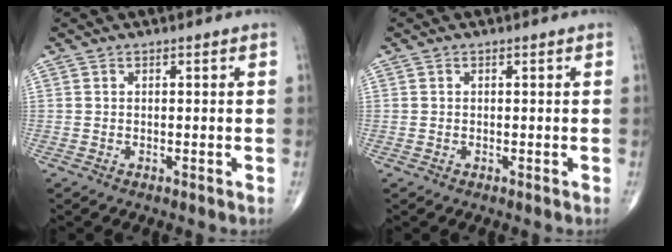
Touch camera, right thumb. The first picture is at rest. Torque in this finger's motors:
{"motor_torque": [0.18, -0.54, 0.03, 0.24, 0.01]}